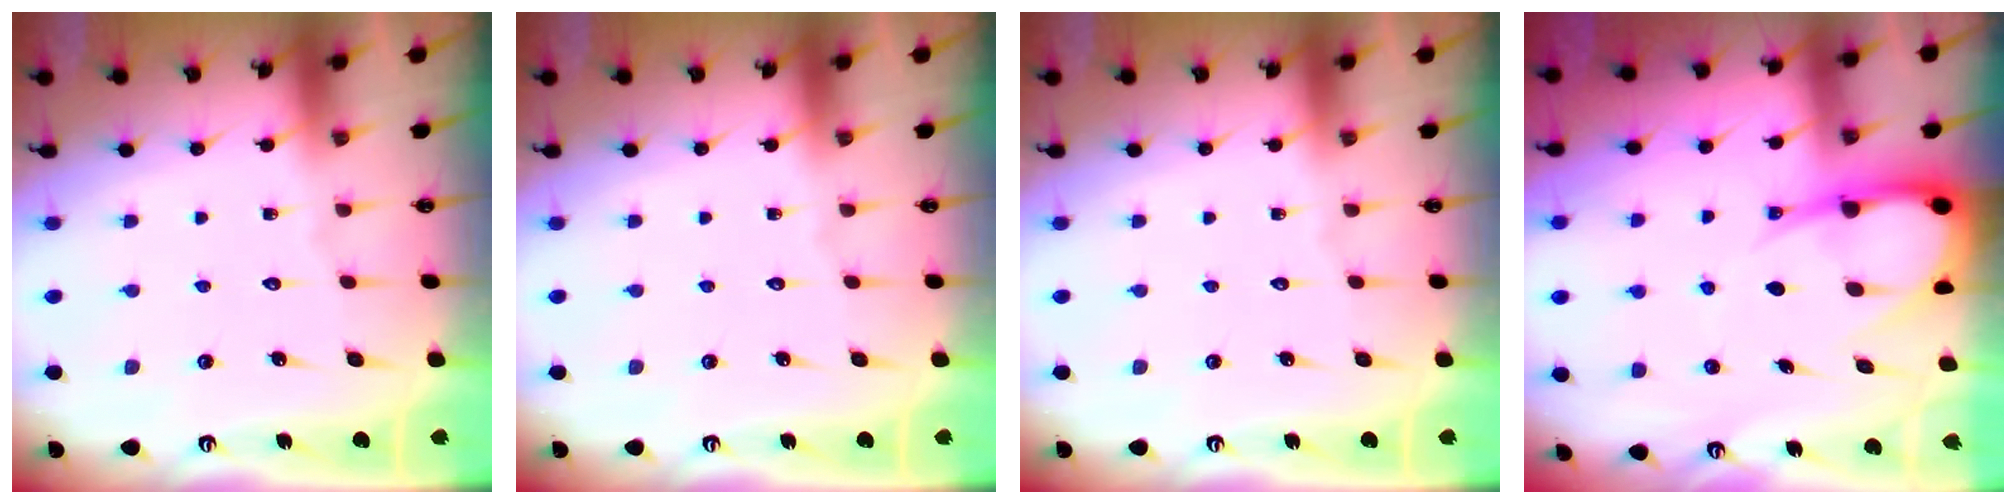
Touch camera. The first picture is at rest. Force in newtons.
{"total": 0.0}
{"total": 0.0}
{"total": 9.7, "press": 9.7, "slide": 1.1}